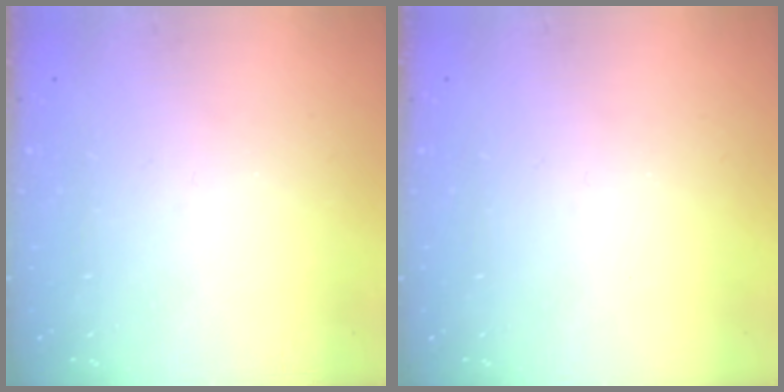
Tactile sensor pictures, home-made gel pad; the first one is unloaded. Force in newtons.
{"total": 0.0}